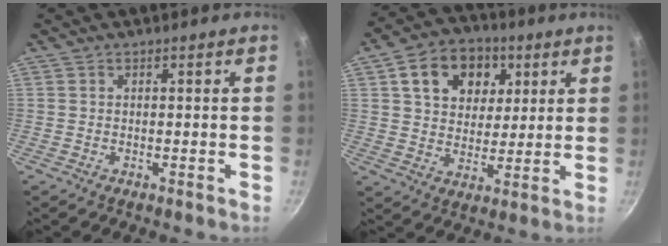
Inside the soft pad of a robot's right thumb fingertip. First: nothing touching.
{"total": 14.2, "force": [5.4, 10.8, 7.6], "torque": [-0.090, -0.003, 0.082]}